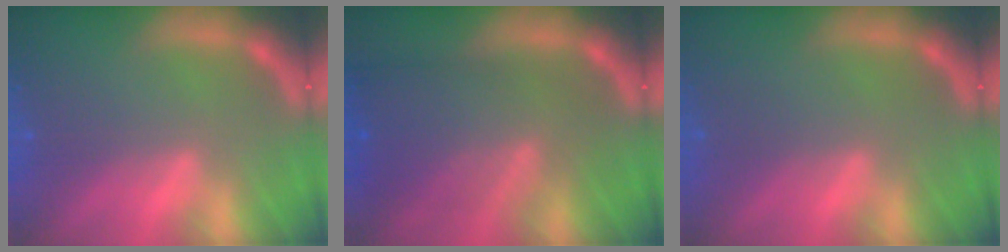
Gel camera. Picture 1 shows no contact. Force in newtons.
{"total": 8.1}
{"total": 0.0}